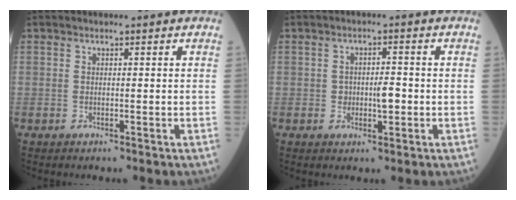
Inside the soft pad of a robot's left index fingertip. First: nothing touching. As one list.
[{"total": 3.1, "force": [-0.5, 1.5, 2.7], "torque": [-0.040, 0.007, -0.005]}]